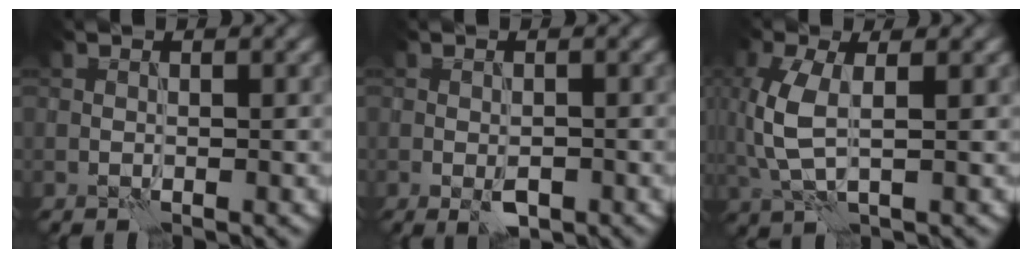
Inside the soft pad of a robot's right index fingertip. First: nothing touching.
{"total": 2.0, "force": [-0.9, 1.0, 1.6], "torque": [-0.028, -0.002, -0.014]}
{"total": 4.7, "force": [0.4, 2.1, 4.3], "torque": [-0.119, -0.001, 0.008]}